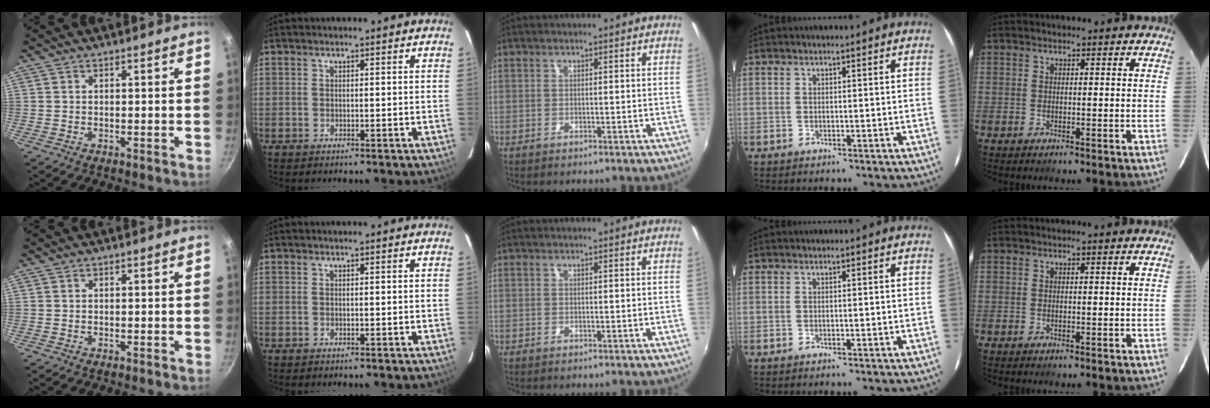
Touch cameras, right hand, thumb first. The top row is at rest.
{}